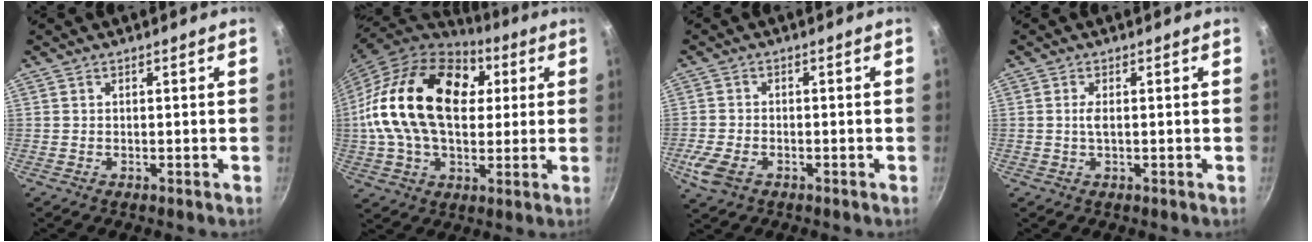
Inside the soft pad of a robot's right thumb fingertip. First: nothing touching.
{"total": 27.5, "force": [4.9, 18.0, 20.2], "torque": [-0.355, 0.025, 0.073]}
{"total": 5.3, "force": [-2.3, 3.2, 3.5], "torque": [-0.085, 0.003, -0.047]}
{"total": 1.7, "force": [0.1, 0.6, 1.5], "torque": [-0.035, 0.001, 0.001]}